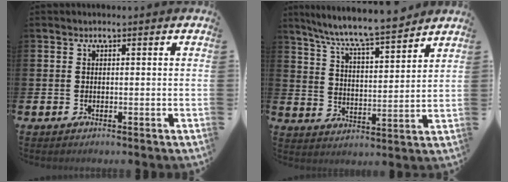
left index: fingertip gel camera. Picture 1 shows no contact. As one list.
[{"total": 8.3, "force": [7.9, 0.3, 2.7], "torque": [-0.081, -0.056, 0.137]}]